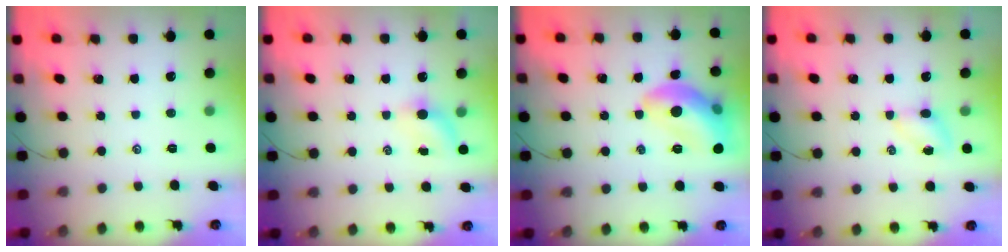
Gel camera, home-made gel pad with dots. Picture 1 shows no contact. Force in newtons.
{"total": 5.4, "press": 5.2, "slide": 1.3}
{"total": 13.9, "press": 13.8, "slide": 1.0}
{"total": 4.0, "press": 3.8, "slide": 1.2}